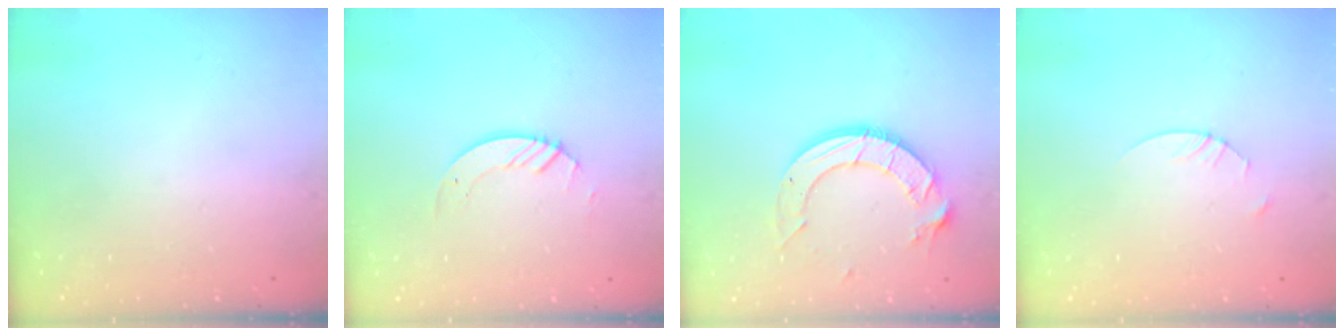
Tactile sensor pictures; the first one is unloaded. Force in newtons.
{"total": 2.9, "press": 2.9, "slide": 0.3}
{"total": 12.9, "press": 12.8, "slide": 1.4}
{"total": 1.4, "press": 1.4, "slide": 0.2}